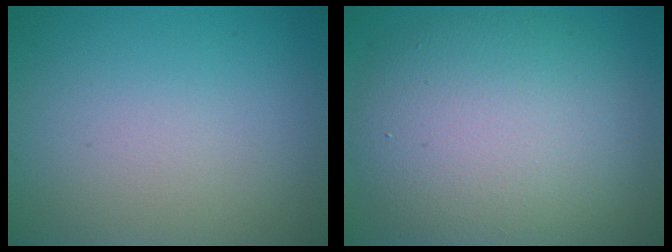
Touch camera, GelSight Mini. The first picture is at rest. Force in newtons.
{"total": 9.8, "press": 9.8, "slide": 1.1}